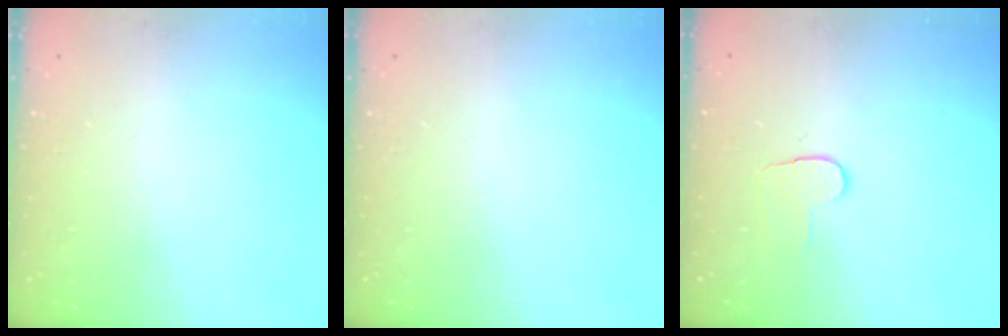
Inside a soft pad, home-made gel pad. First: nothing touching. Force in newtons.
{"total": 0.0}
{"total": 6.2, "press": 6.1, "slide": 0.5}